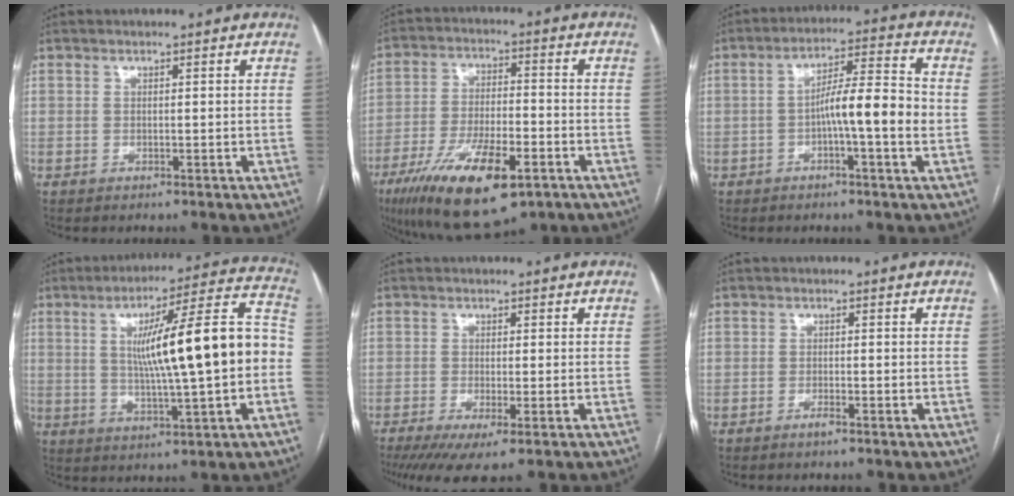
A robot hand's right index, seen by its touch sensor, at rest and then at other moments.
{"total": 16.1, "force": [-8.6, 4.9, 12.6], "torque": [-0.242, -0.019, -0.142]}
{"total": 7.9, "force": [-1.0, 0.8, 7.8], "torque": [-0.123, 0.015, -0.020]}
{"total": 17.7, "force": [0.2, 1.4, 17.6], "torque": [-0.266, 0.029, 0.005]}
{"total": 6.2, "force": [-3.6, 1.0, 4.9], "torque": [-0.078, -0.016, -0.062]}
{"total": 1.1, "force": [-0.8, 0.0, 0.6], "torque": [-0.013, 0.000, -0.015]}